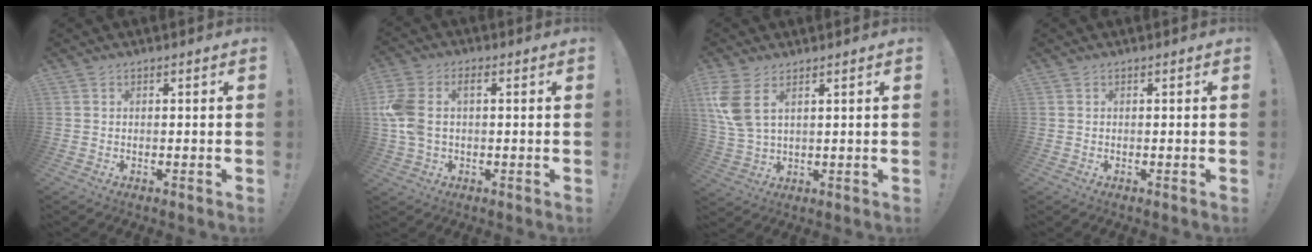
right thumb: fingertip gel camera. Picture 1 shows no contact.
{"total": 8.2, "force": [0.9, 5.6, 6.0], "torque": [-0.136, 0.001, 0.015]}
{"total": 8.4, "force": [4.2, 4.0, 6.1], "torque": [-0.129, -0.022, 0.079]}
{"total": 0.0}